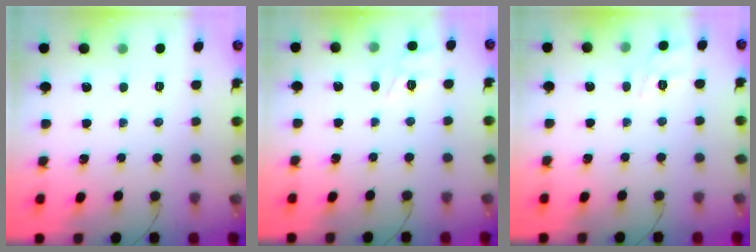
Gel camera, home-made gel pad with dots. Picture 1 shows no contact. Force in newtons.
{"total": 7.5, "press": 7.3, "slide": 1.7}
{"total": 9.6, "press": 9.5, "slide": 1.5}